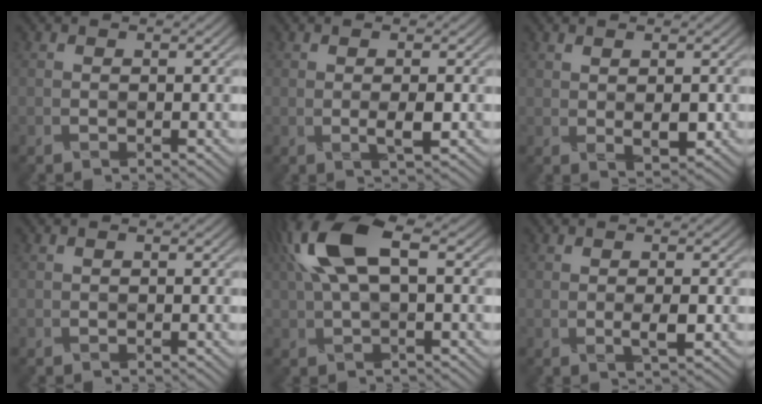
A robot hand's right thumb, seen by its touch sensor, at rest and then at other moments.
{"total": 2.1, "force": [0.0, 0.2, 2.1], "torque": [-0.040, 0.000, 0.002]}
{"total": 2.3, "force": [0.6, 0.7, 2.1], "torque": [-0.044, -0.004, 0.020]}
{"total": 0.0}
{"total": 9.5, "force": [2.7, 3.7, 8.3], "torque": [-0.181, 0.020, 0.046]}
{"total": 1.8, "force": [0.0, 0.2, 1.8], "torque": [-0.036, -0.001, 0.001]}